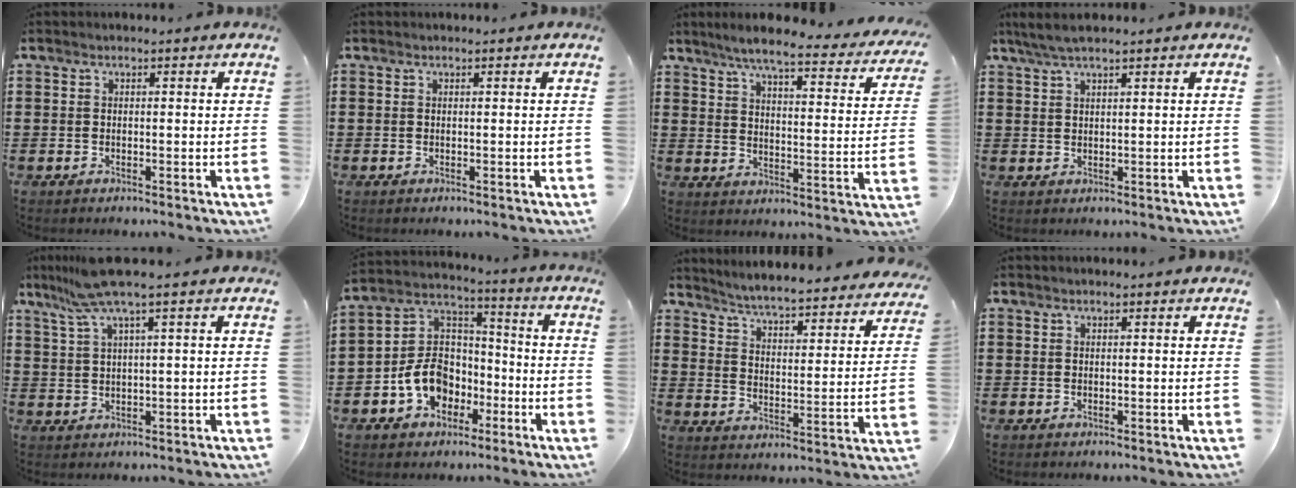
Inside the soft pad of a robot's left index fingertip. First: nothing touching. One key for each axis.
{"total": 0.0}
{"total": 6.8, "fx": 5.7, "fy": 0.3, "fz": 3.7, "tx": -0.086, "ty": -0.034, "tz": 0.093}
{"total": 3.3, "fx": 2.4, "fy": 0.3, "fz": 2.2, "tx": -0.047, "ty": 0.005, "tz": 0.044}
{"total": 6.4, "fx": 3.6, "fy": -0.2, "fz": 5.2, "tx": -0.119, "ty": -0.006, "tz": 0.062}
{"total": 9.2, "fx": -4.0, "fy": 7.3, "fz": 3.8, "tx": -0.107, "ty": 0.019, "tz": -0.080}
{"total": 4.5, "fx": 4.4, "fy": -0.7, "fz": 1.0, "tx": -0.043, "ty": -0.043, "tz": 0.067}
{"total": 0.0}